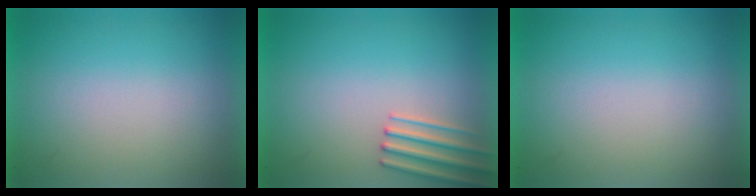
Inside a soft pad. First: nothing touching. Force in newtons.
{"total": 2.5}
{"total": 0.0}